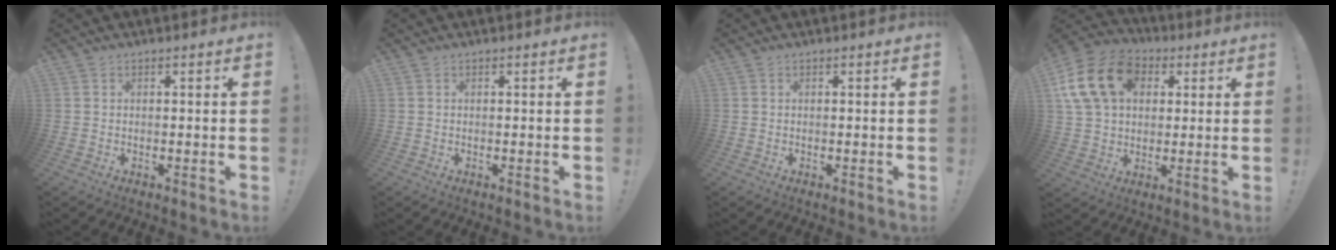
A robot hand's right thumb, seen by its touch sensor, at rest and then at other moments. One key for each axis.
{"total": 0.0}
{"total": 0.0}
{"total": 18.4, "fx": 5.8, "fy": 13.8, "fz": 10.7, "tx": -0.178, "ty": -0.004, "tz": 0.111}